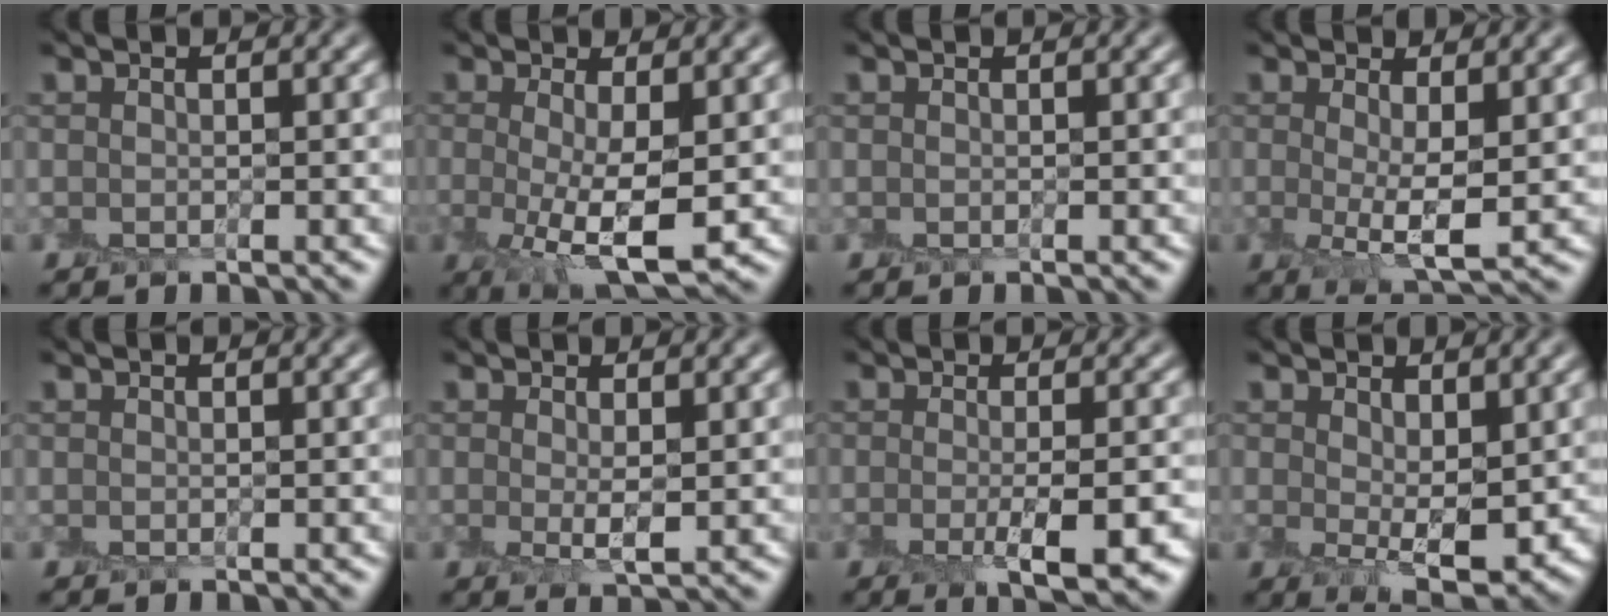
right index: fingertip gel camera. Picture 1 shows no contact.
{"total": 5.6, "force": [-0.5, 1.8, 5.3], "torque": [-0.104, -0.014, -0.004]}
{"total": 0.0}
{"total": 3.7, "force": [0.5, 1.0, 3.5], "torque": [-0.068, -0.012, 0.010]}
{"total": 0.0}
{"total": 1.6, "force": [0.2, 0.4, 1.6], "torque": [-0.035, -0.005, 0.006]}
{"total": 5.1, "force": [-1.9, 1.2, 4.5], "torque": [-0.080, -0.011, -0.028]}
{"total": 4.5, "force": [0.7, 2.1, 3.9], "torque": [-0.072, -0.014, 0.018]}